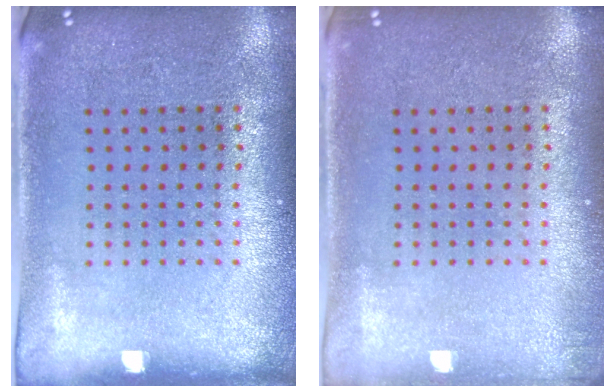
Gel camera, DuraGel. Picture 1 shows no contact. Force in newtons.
{"total": 0.7, "press": 0.7, "slide": 0.2}